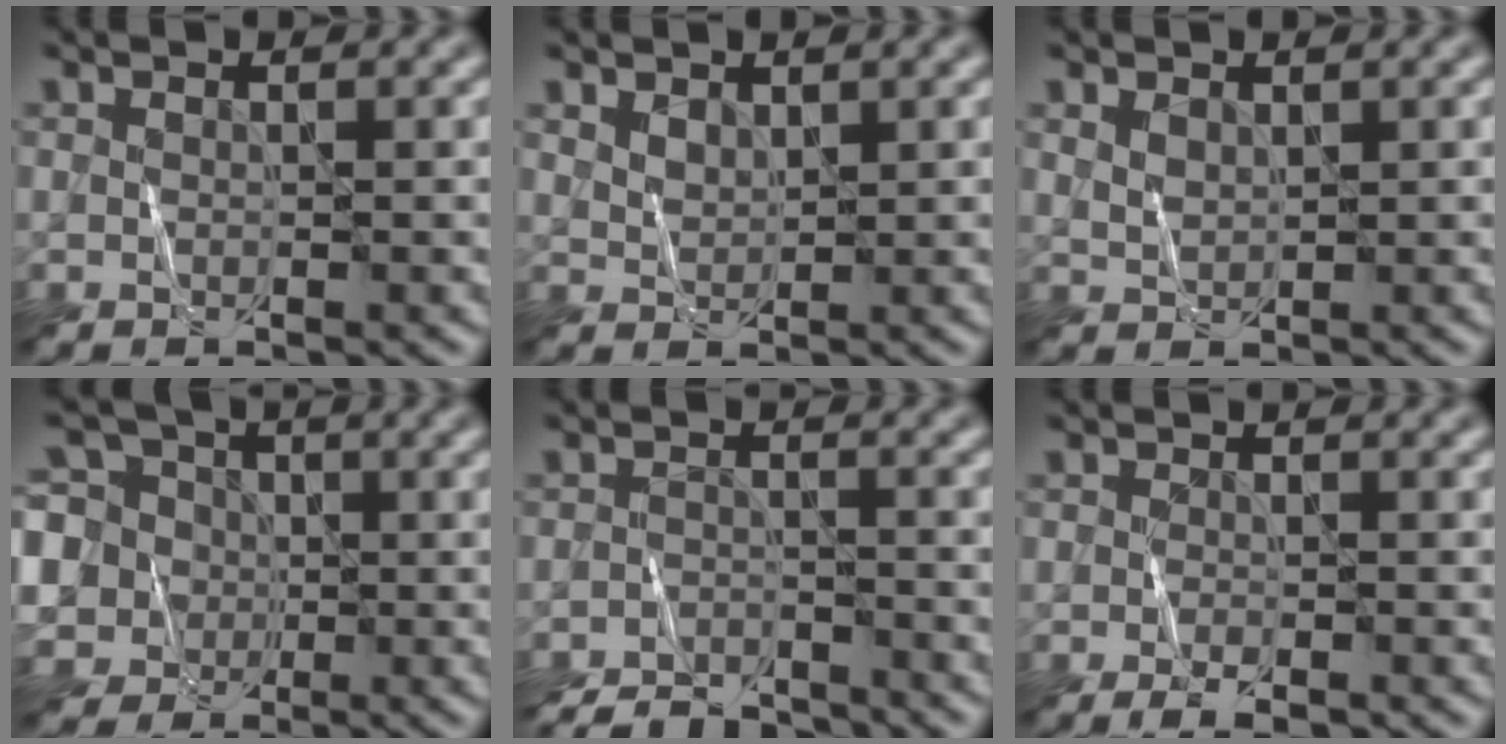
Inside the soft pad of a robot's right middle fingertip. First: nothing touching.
{"total": 1.6, "force": [1.3, 0.7, 0.5], "torque": [-0.012, -0.001, 0.029]}
{"total": 1.3, "force": [1.0, 0.6, 0.5], "torque": [-0.015, -0.001, 0.024]}
{"total": 8.7, "force": [0.4, 8.1, 3.3], "torque": [-0.090, 0.037, -0.036]}
{"total": 5.1, "force": [-4.8, 1.1, 1.2], "torque": [-0.019, -0.008, -0.085]}
{"total": 2.3, "force": [-1.3, 0.9, 1.7], "torque": [-0.029, -0.002, -0.021]}